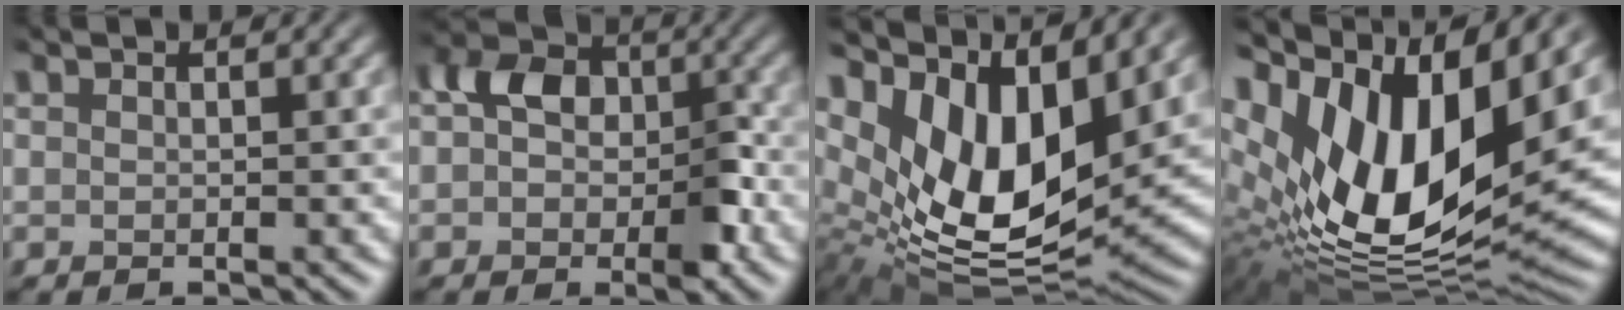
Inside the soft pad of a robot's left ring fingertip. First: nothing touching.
{"total": 5.8, "force": [-1.0, 4.2, 3.8], "torque": [-0.048, 0.006, -0.034]}
{"total": 13.9, "force": [4.2, 7.1, 11.2], "torque": [-0.208, 0.000, 0.074]}
{"total": 16.7, "force": [3.6, 7.9, 14.2], "torque": [-0.269, 0.005, 0.055]}